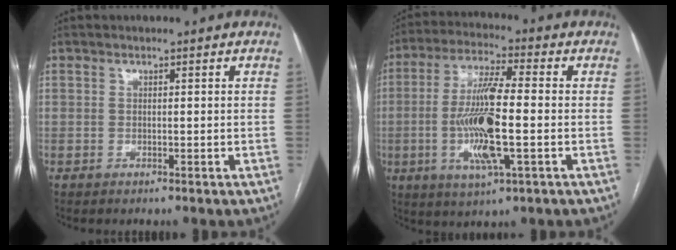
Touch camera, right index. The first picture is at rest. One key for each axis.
{"total": 12.9, "fx": -2.1, "fy": 1.5, "fz": 12.6, "tx": -0.253, "ty": -0.008, "tz": -0.040}